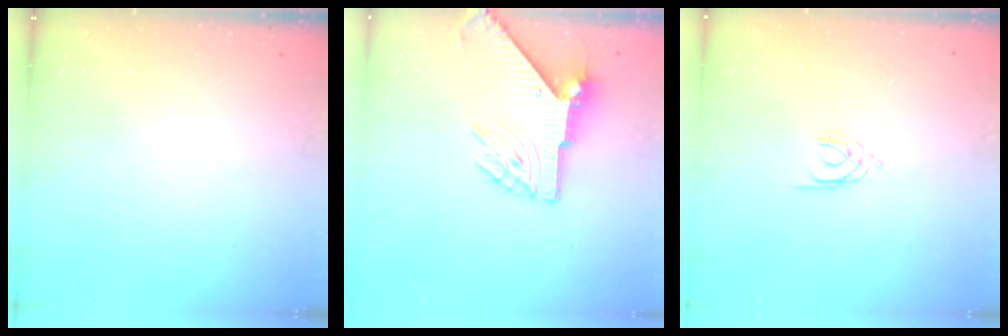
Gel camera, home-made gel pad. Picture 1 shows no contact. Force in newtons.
{"total": 8.8, "press": 8.7, "slide": 1.3}
{"total": 1.6, "press": 1.6, "slide": 0.3}